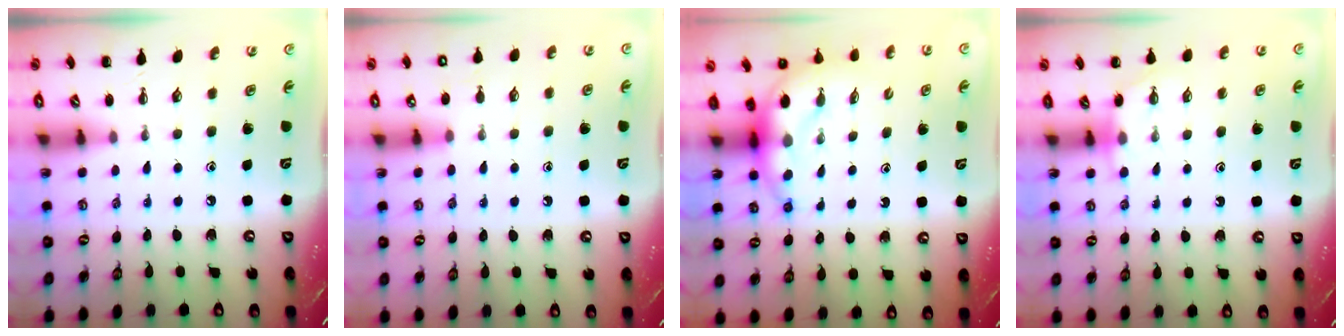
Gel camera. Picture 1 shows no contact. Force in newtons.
{"total": 6.8, "press": 6.6, "slide": 1.9}
{"total": 6.7, "press": 6.4, "slide": 1.8}
{"total": 3.8, "press": 3.7, "slide": 1.1}